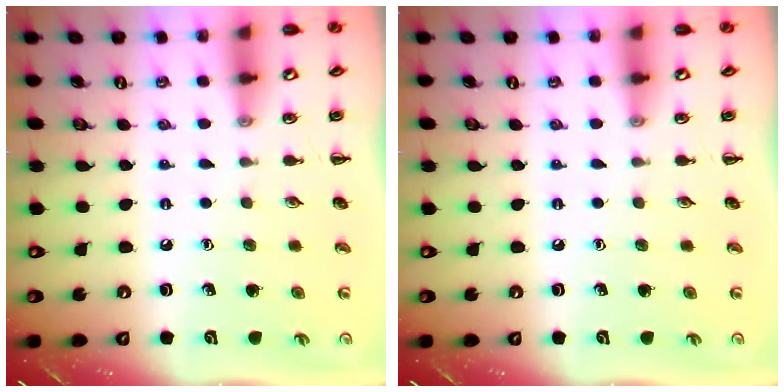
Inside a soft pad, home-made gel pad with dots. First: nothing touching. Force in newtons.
{"total": 0.0}